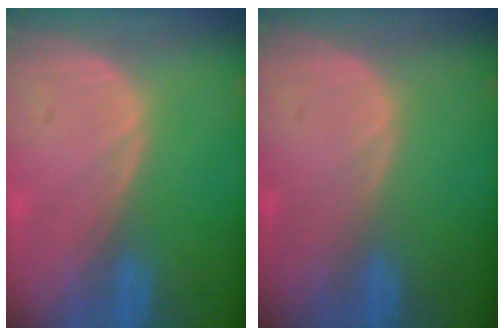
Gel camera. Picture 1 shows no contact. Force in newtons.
{"total": 0.0}